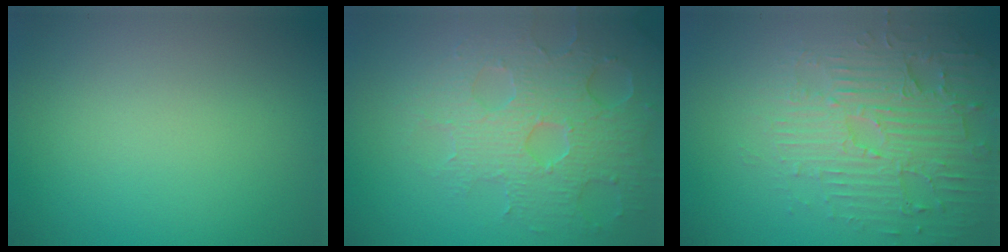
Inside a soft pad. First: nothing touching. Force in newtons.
{"total": 6.1, "press": 5.1, "slide": 3.4}
{"total": 4.9, "press": 4.3, "slide": 2.2}